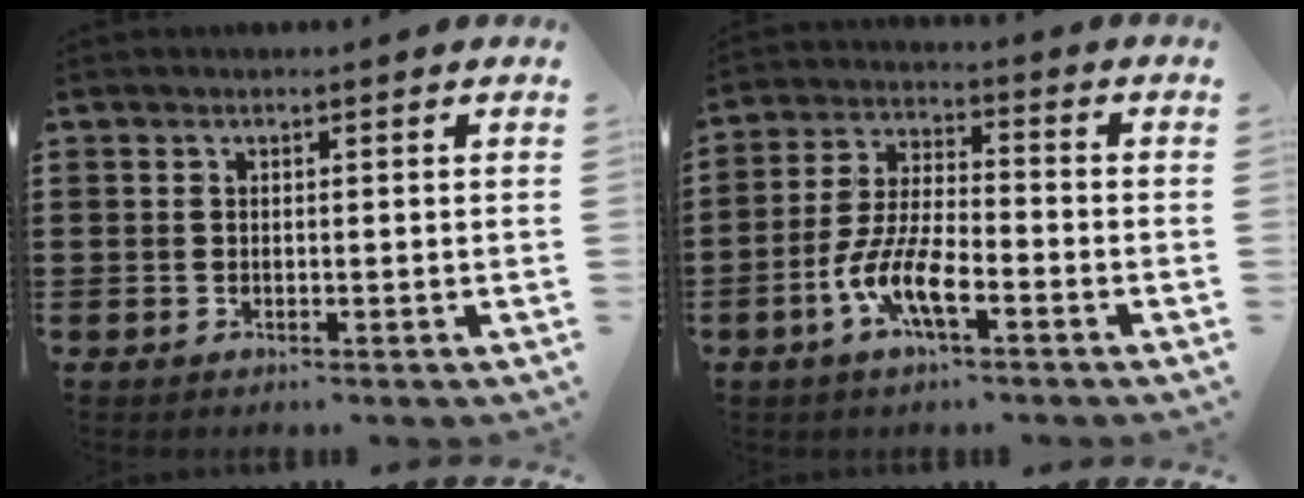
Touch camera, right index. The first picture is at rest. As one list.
[{"total": 8.2, "force": [-4.3, 2.5, 6.5], "torque": [-0.160, -0.012, -0.087]}]